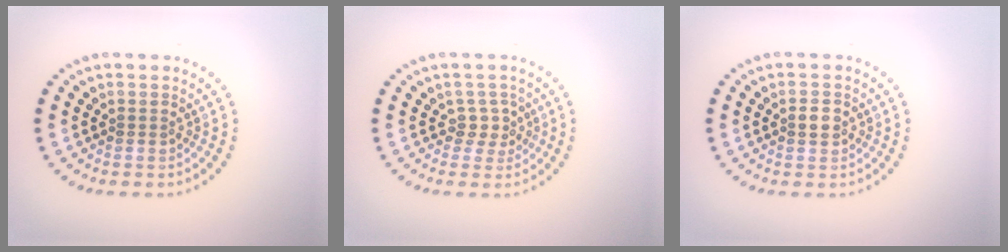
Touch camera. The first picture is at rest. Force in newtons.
{"total": 1.8, "press": 1.3, "slide": 1.2}
{"total": 1.6, "press": 1.5, "slide": 0.3}